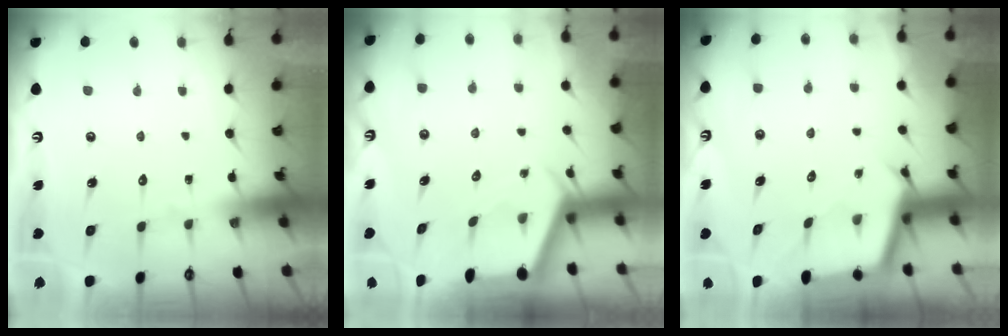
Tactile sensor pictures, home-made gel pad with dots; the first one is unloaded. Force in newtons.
{"total": 2.3, "press": 2.3, "slide": 0.3}
{"total": 2.6, "press": 2.6, "slide": 0.2}